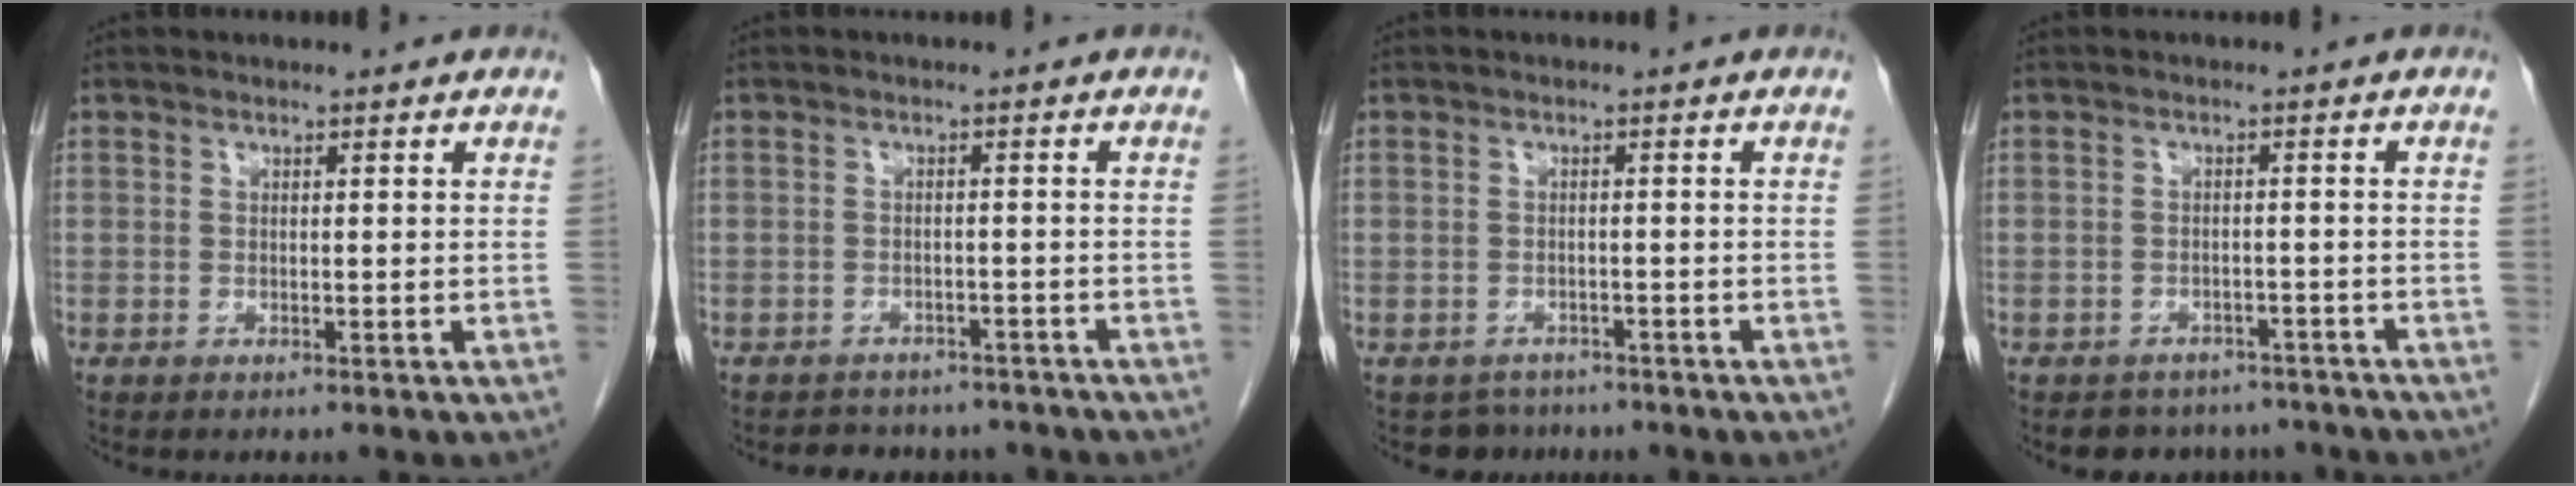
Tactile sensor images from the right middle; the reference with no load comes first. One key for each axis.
{"total": 7.0, "fx": -6.3, "fy": 2.9, "fz": 0.8, "tx": -0.012, "ty": 0.009, "tz": -0.073}
{"total": 3.1, "fx": -2.6, "fy": 1.6, "fz": -0.5, "tx": 0.000, "ty": 0.001, "tz": -0.040}
{"total": 6.5, "fx": -5.7, "fy": 3.1, "fz": 0.2, "tx": 0.003, "ty": 0.012, "tz": -0.067}